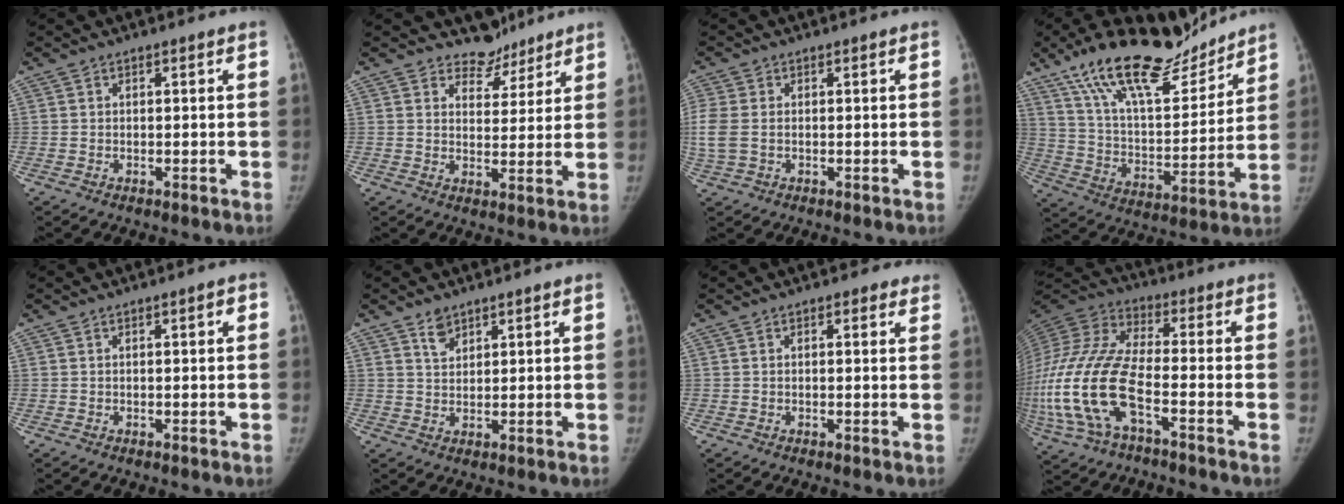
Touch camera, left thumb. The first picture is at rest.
{"total": 5.7, "force": [4.8, 3.0, -0.2], "torque": [0.034, -0.042, 0.076]}
{"total": 5.9, "force": [-0.1, 4.0, 4.4], "torque": [-0.137, 0.003, 0.000]}
{"total": 22.4, "force": [17.2, 7.7, 12.2], "torque": [-0.164, -0.076, 0.294]}
{"total": 1.1, "force": [0.3, 0.3, 1.0], "torque": [-0.012, 0.003, 0.003]}
{"total": 3.2, "force": [2.3, 1.8, 1.1], "torque": [-0.005, -0.015, 0.045]}
{"total": 2.0, "force": [1.5, 1.1, 0.9], "torque": [0.011, -0.004, 0.011]}
{"total": 21.9, "force": [-7.1, 8.9, 18.7], "torque": [-0.451, 0.018, -0.134]}